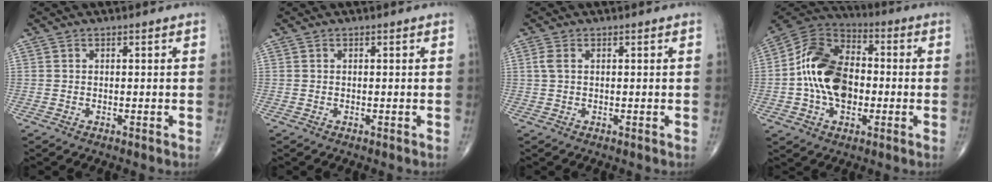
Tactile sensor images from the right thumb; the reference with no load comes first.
{"total": 0.0}
{"total": 1.7, "force": [0.4, 0.9, 1.4], "torque": [-0.041, 0.011, 0.012]}
{"total": 16.5, "force": [-1.5, 11.1, 12.1], "torque": [-0.196, 0.027, -0.034]}